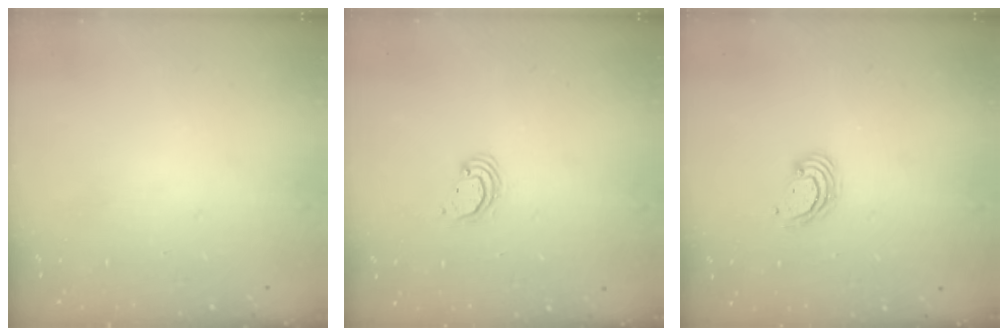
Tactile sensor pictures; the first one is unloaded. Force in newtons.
{"total": 2.8, "press": 2.8, "slide": 0.2}
{"total": 3.2, "press": 3.2, "slide": 0.1}